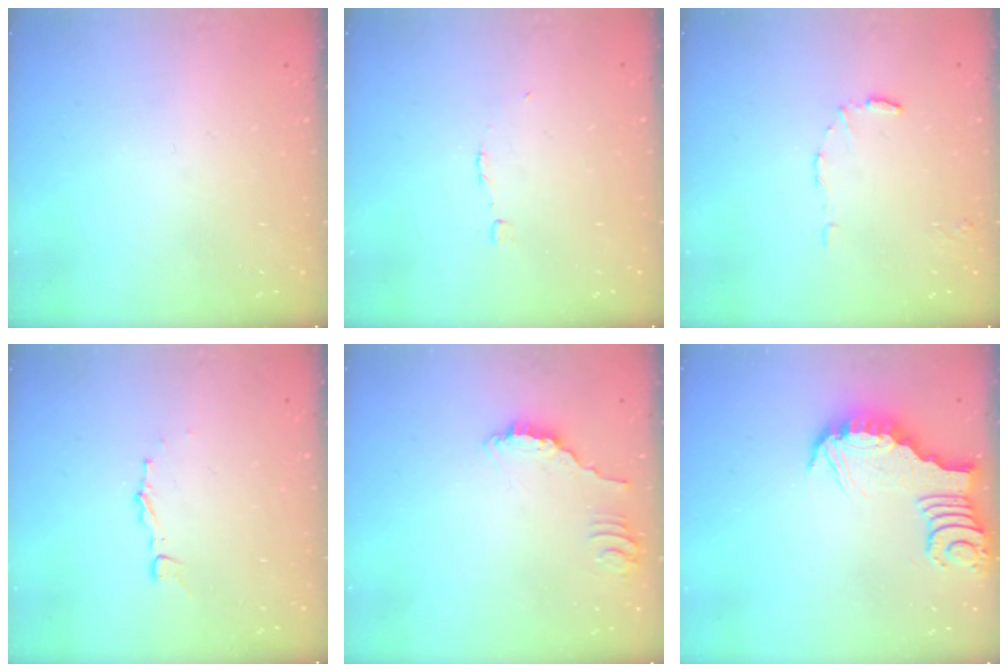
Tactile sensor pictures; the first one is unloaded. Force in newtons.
{"total": 2.7, "press": 2.7, "slide": 0.2}
{"total": 5.2, "press": 5.1, "slide": 0.3}
{"total": 2.9, "press": 2.9, "slide": 0.3}
{"total": 2.4, "press": 2.4, "slide": 0.1}
{"total": 3.7, "press": 3.7, "slide": 0.1}